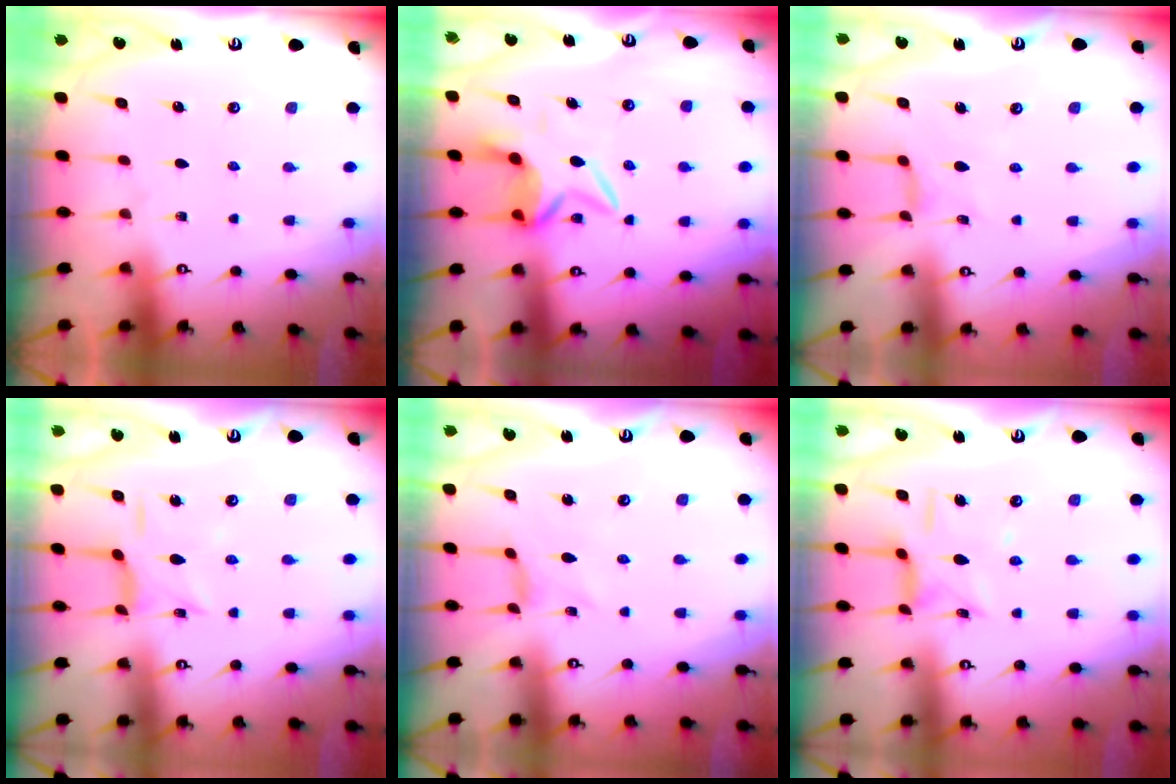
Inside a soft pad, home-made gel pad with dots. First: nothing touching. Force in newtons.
{"total": 6.9, "press": 6.7, "slide": 1.3}
{"total": 4.2, "press": 4.2, "slide": 0.2}
{"total": 6.8, "press": 6.8, "slide": 0.3}
{"total": 1.0, "press": 0.9, "slide": 0.3}
{"total": 10.2, "press": 10.2, "slide": 0.8}